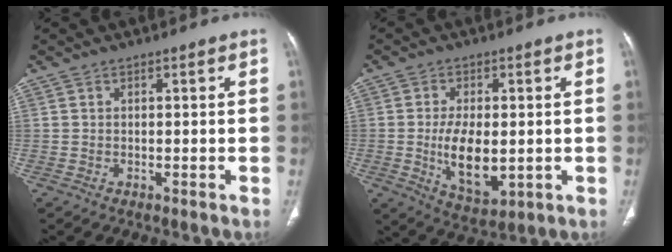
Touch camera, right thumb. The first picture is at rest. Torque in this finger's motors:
{"motor_torque": [3.50, 1.51, 1.40, -1.37, 0.40]}